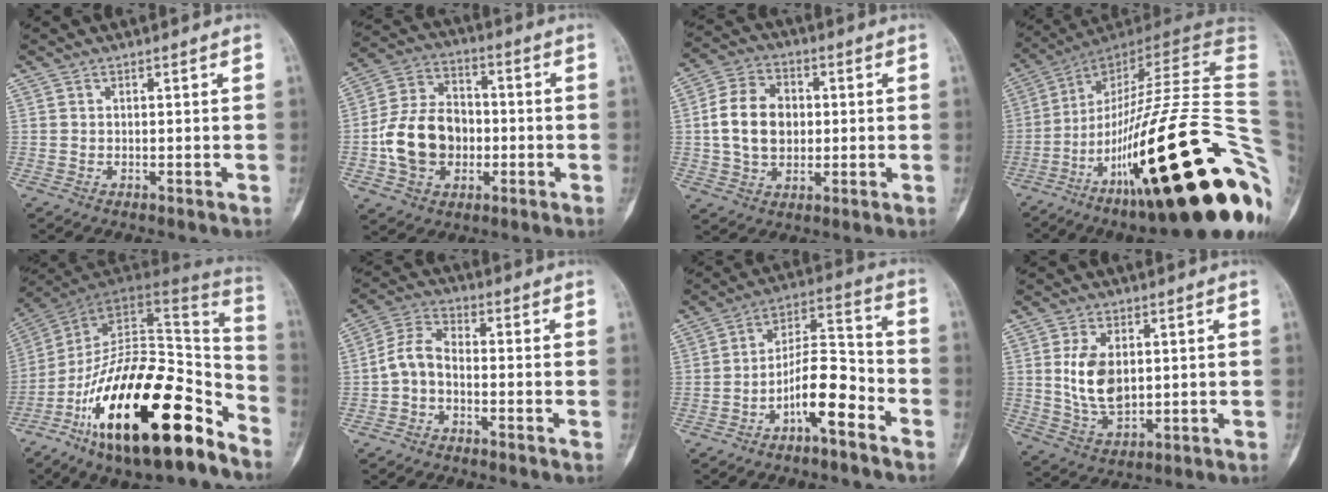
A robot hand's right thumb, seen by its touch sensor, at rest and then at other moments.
{"total": 14.4, "force": [-2.5, 10.9, 9.0], "torque": [-0.140, 0.033, -0.044]}
{"total": 11.6, "force": [0.5, 8.6, 7.8], "torque": [-0.120, 0.013, 0.007]}
{"total": 39.1, "force": [-11.9, 8.8, 36.2], "torque": [-0.472, 0.058, -0.189]}
{"total": 29.8, "force": [-16.9, 11.8, 21.5], "torque": [-0.302, 0.086, -0.273]}
{"total": 5.5, "force": [-1.9, 3.2, 4.1], "torque": [-0.083, 0.028, -0.049]}
{"total": 11.0, "force": [-5.8, 3.7, 8.6], "torque": [-0.151, 0.068, -0.102]}
{"total": 8.9, "force": [1.3, 5.4, 7.0], "torque": [-0.123, -0.012, 0.038]}